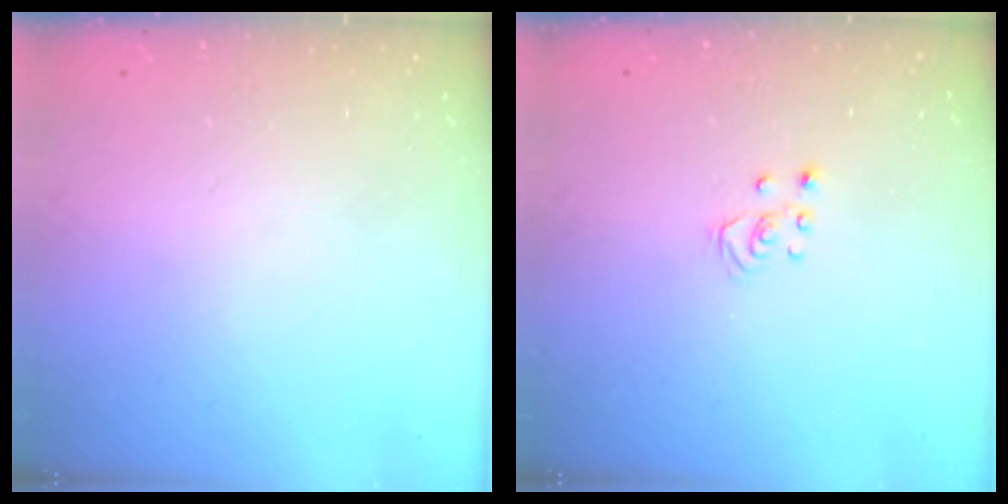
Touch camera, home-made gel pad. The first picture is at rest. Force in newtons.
{"total": 2.5, "press": 2.5, "slide": 0.2}